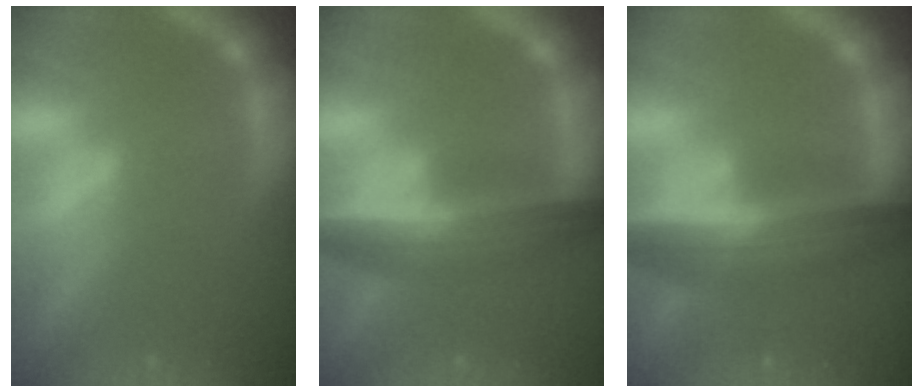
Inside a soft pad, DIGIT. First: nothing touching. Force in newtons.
{"total": 8.0}
{"total": 9.5}